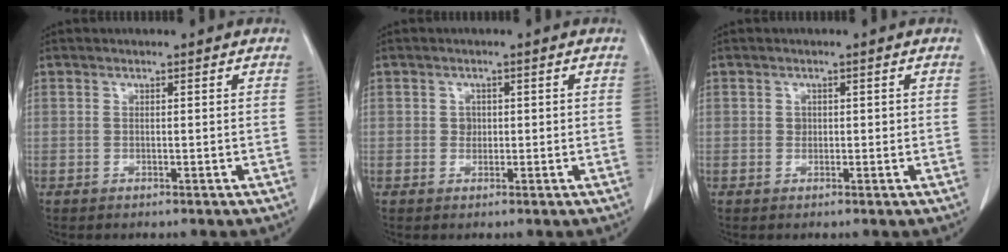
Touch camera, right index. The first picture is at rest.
{"total": 1.5, "force": [0.2, 1.4, 0.6], "torque": [-0.007, 0.002, 0.004]}
{"total": 1.2, "force": [0.2, 1.1, 0.5], "torque": [-0.005, 0.002, 0.003]}